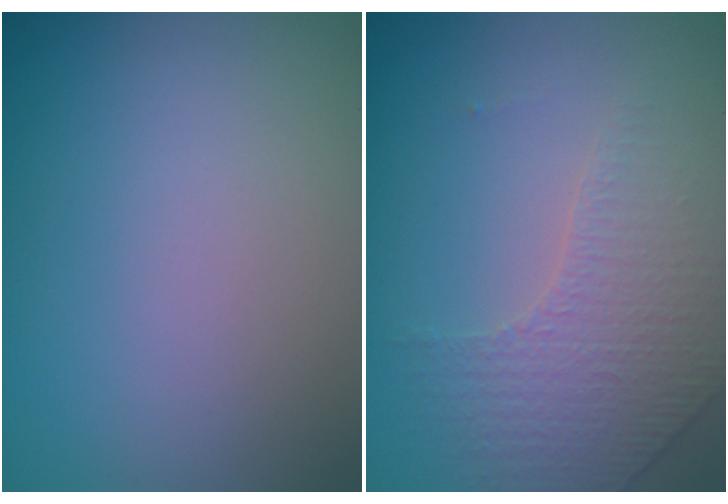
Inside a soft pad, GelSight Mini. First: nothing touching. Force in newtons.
{"total": 4.3, "press": 2.9, "slide": 3.2}